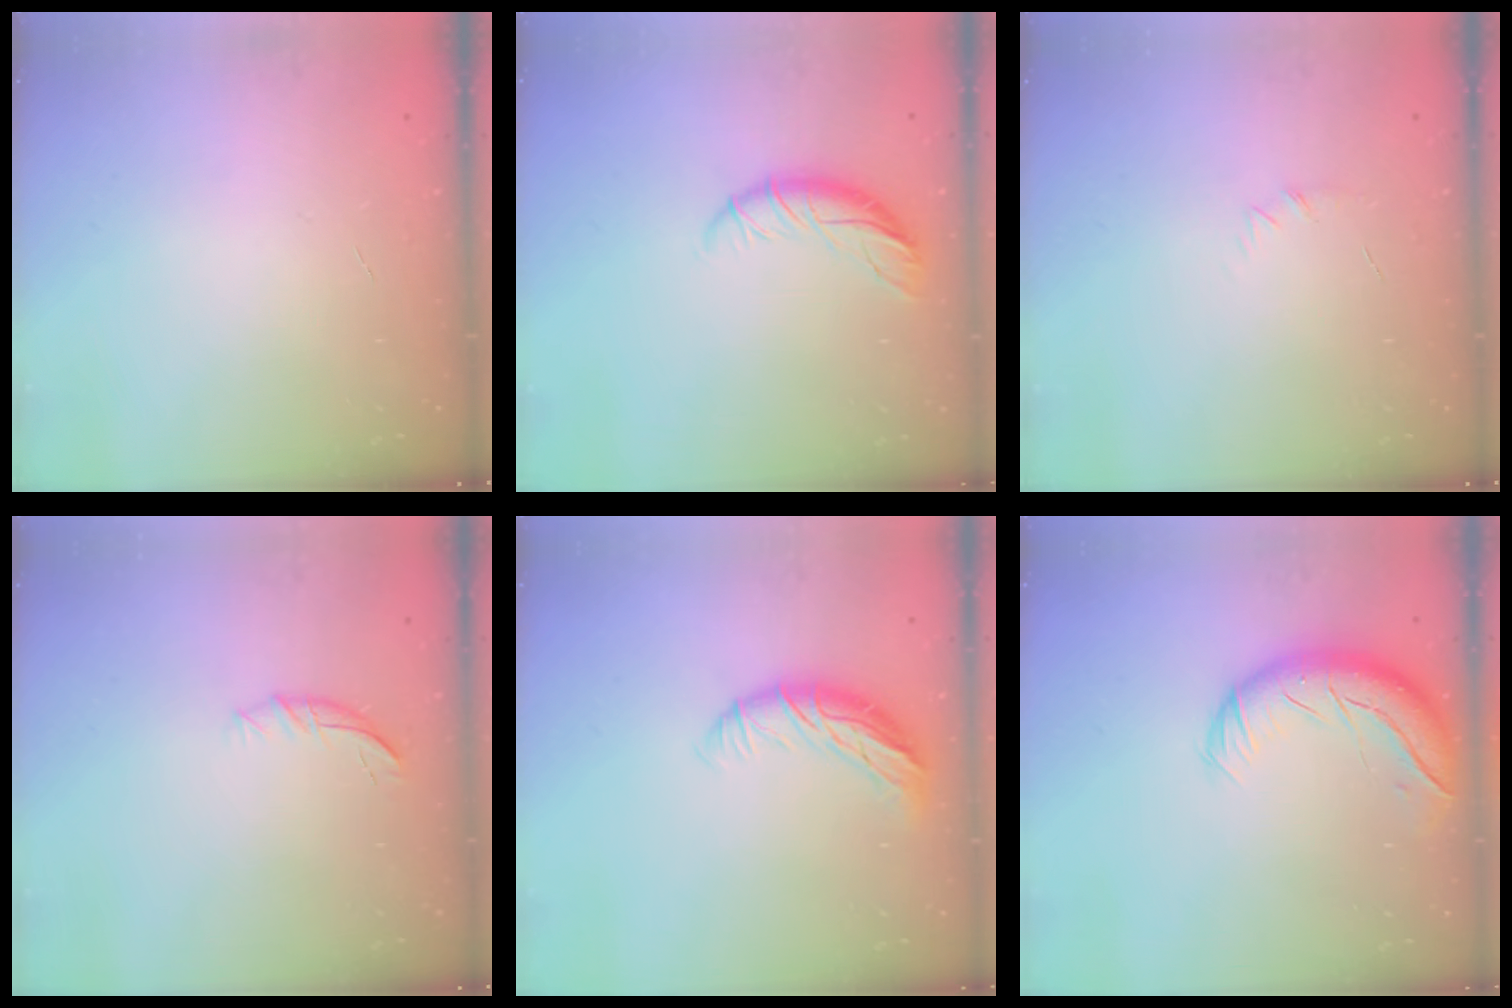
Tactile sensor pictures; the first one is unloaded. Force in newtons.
{"total": 9.1, "press": 9.0, "slide": 1.6}
{"total": 4.7, "press": 4.5, "slide": 1.4}
{"total": 7.2, "press": 7.1, "slide": 1.4}
{"total": 9.9, "press": 9.9, "slide": 0.4}
{"total": 14.0, "press": 13.5, "slide": 3.7}